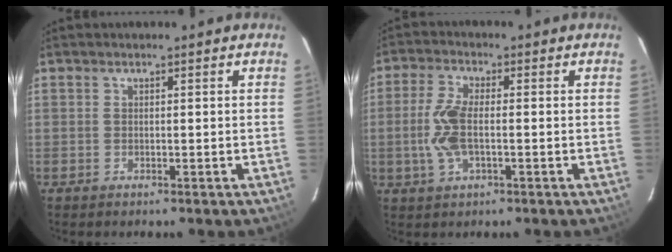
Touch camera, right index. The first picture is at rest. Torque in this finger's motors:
{"motor_torque": [1.04, -0.06, 0.70, 0.18]}